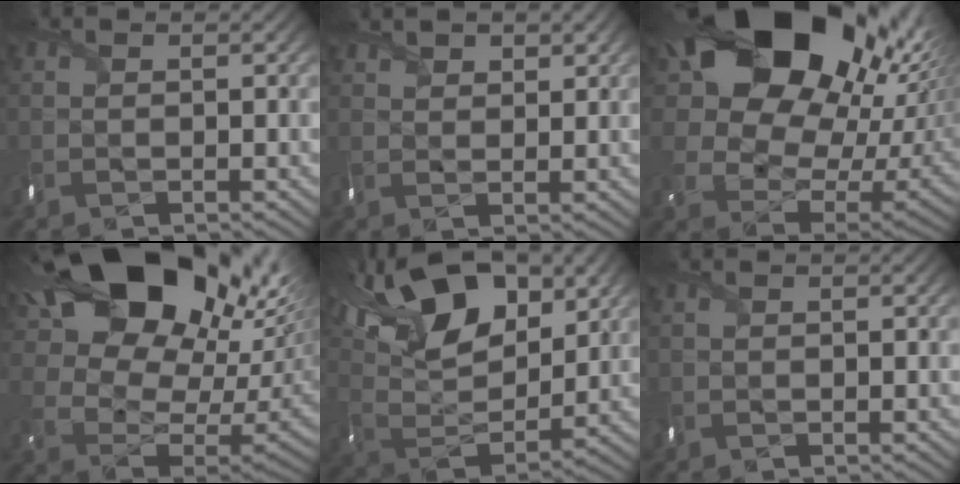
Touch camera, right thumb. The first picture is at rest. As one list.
[{"total": 3.4, "force": [2.5, 1.6, 1.6], "torque": [-0.031, 0.000, 0.048]}, {"total": 21.3, "force": [10.2, 14.2, 12.2], "torque": [-0.227, 0.006, 0.190]}, {"total": 22.5, "force": [12.3, 13.3, 13.3], "torque": [-0.253, 0.025, 0.224]}, {"total": 17.2, "force": [9.0, 8.7, 11.7], "torque": [-0.247, 0.034, 0.133]}, {"total": 0.8, "force": [-0.2, 0.7, 0.3], "torque": [-0.010, -0.002, -0.008]}]